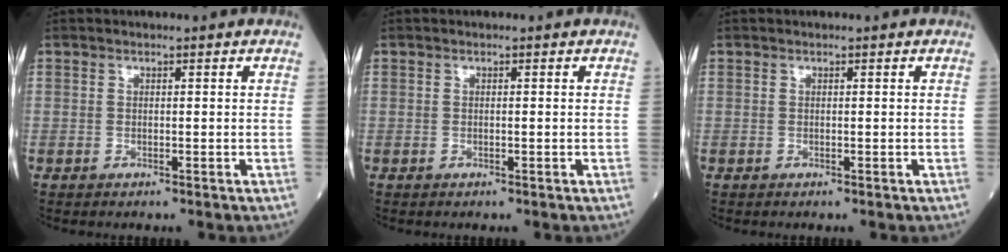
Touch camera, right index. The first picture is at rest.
{"total": 0.0}
{"total": 0.0}